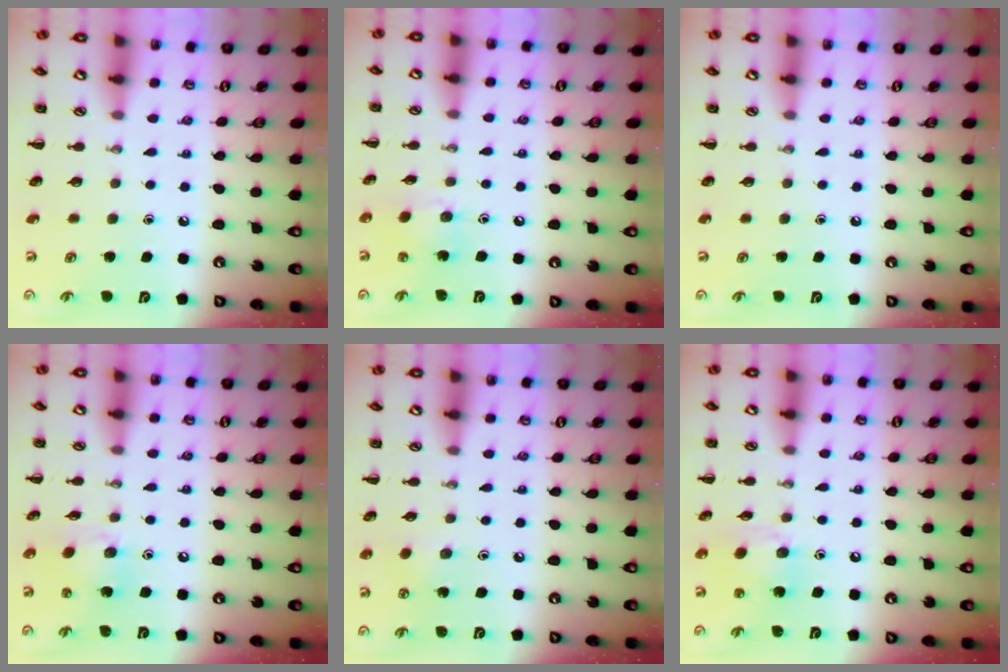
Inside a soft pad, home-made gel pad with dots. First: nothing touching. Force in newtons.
{"total": 6.1, "press": 6.0, "slide": 1.1}
{"total": 0.0}
{"total": 8.0, "press": 7.9, "slide": 1.0}
{"total": 4.4, "press": 4.2, "slide": 1.3}
{"total": 10.1, "press": 9.8, "slide": 2.4}